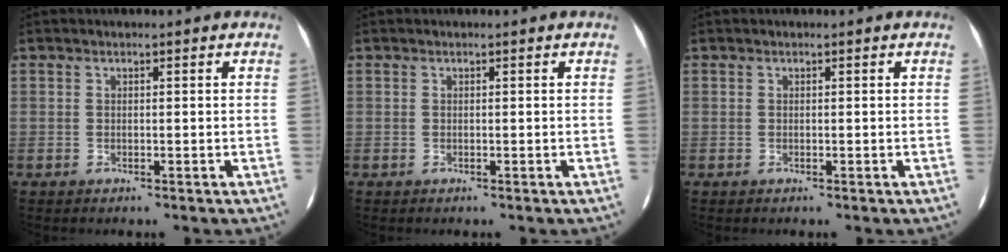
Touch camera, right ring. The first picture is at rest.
{"total": 0.0}
{"total": 0.0}